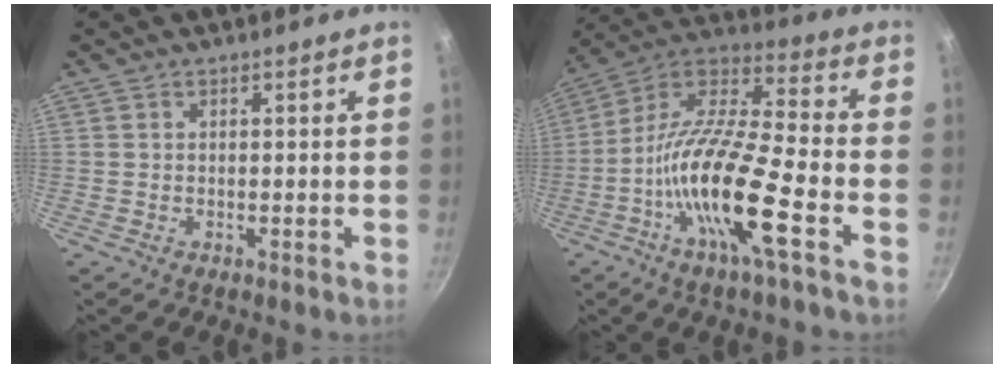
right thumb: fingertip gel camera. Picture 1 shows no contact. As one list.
[{"total": 18.6, "force": [-6.9, 3.8, 16.9], "torque": [-0.314, 0.042, -0.153]}]